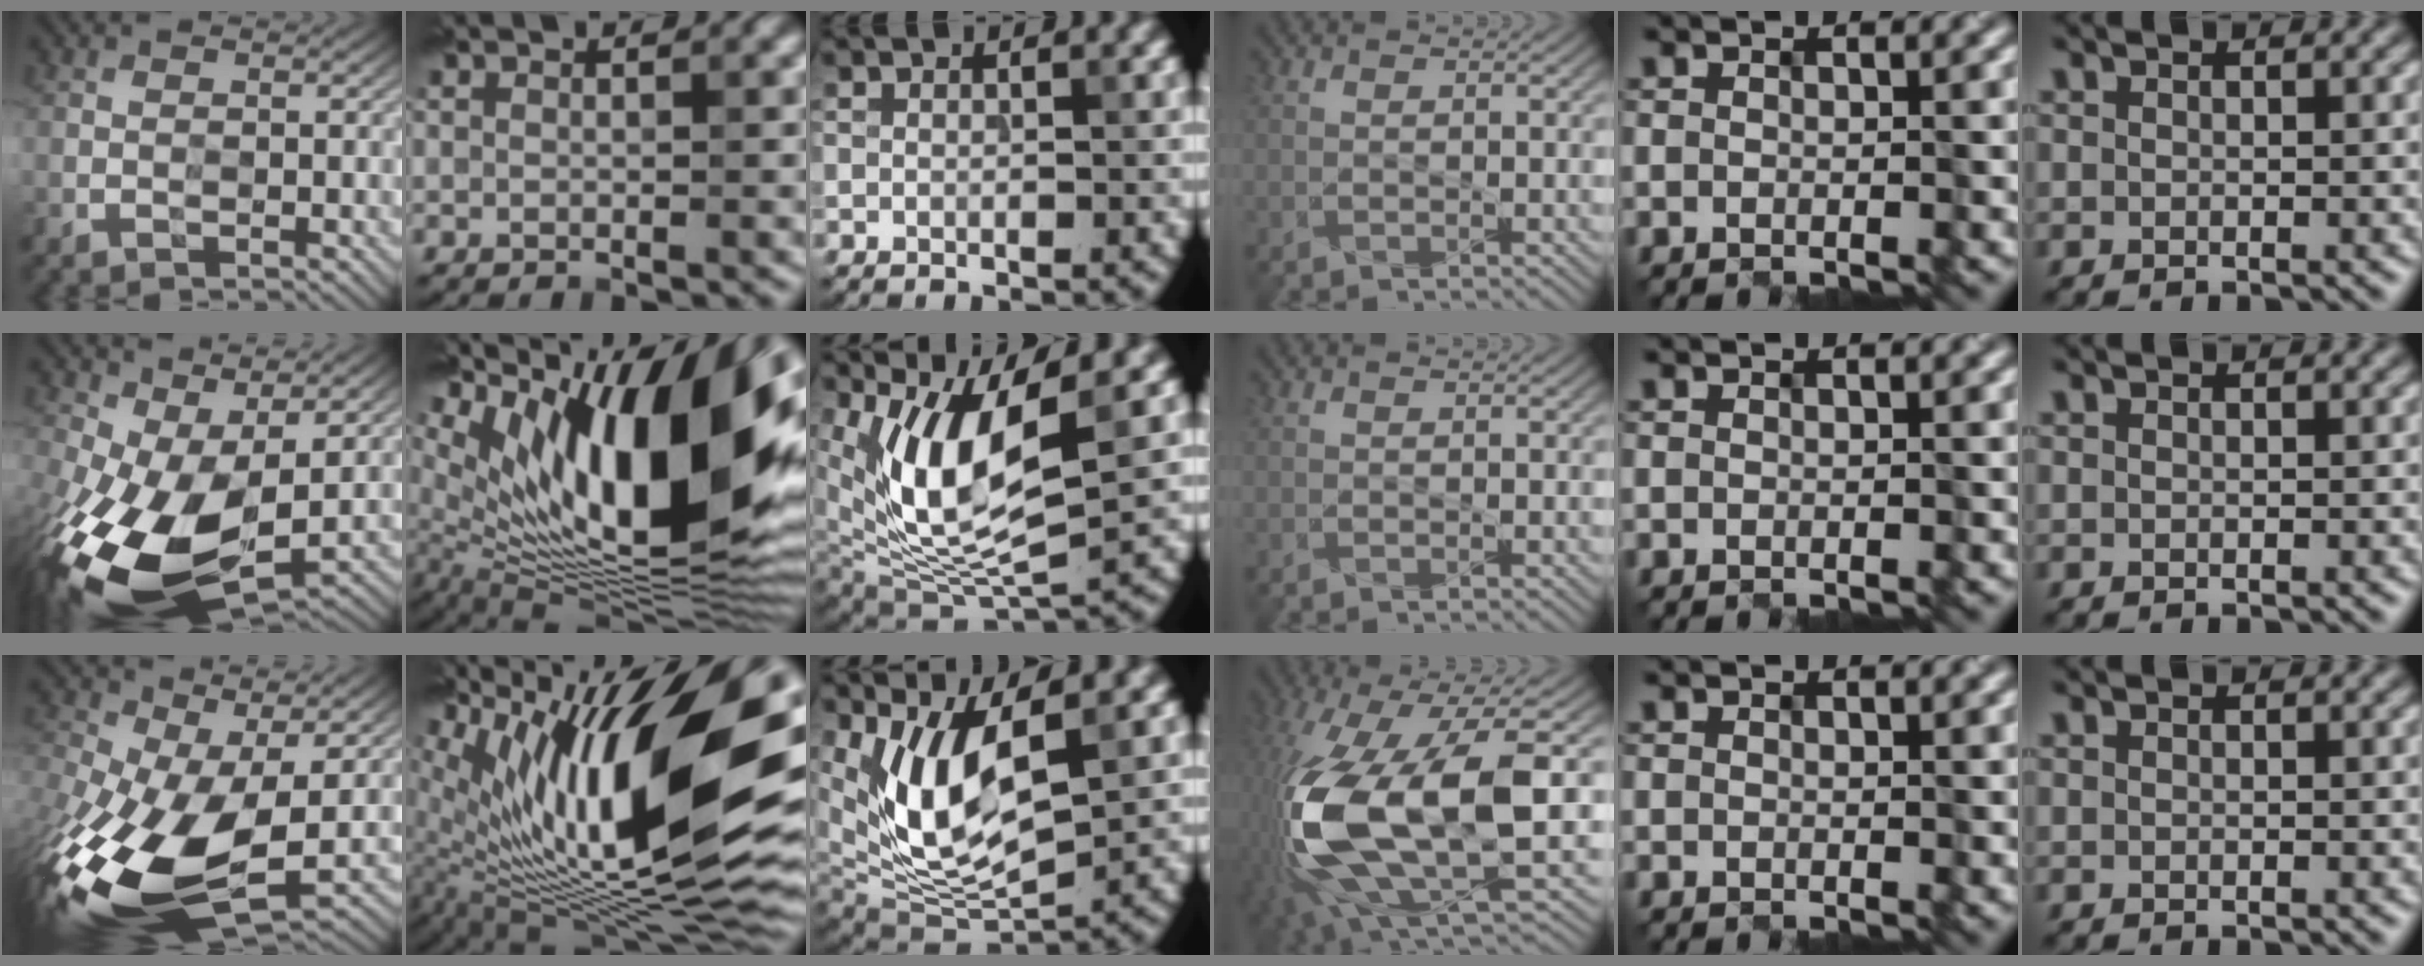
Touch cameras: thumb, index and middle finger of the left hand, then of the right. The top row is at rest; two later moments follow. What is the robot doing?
{"motion": "extract", "object": "ethernet cable"}